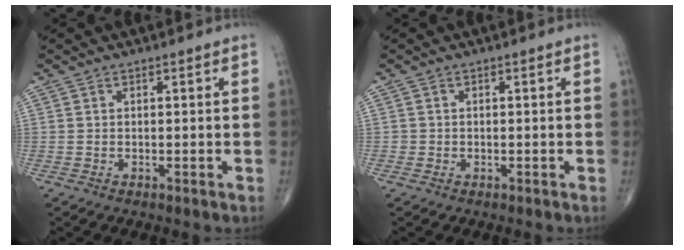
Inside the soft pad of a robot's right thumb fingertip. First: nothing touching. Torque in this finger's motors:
{"motor_torque": [-0.02, 0.23, 0.26, 0.13, 0.02]}